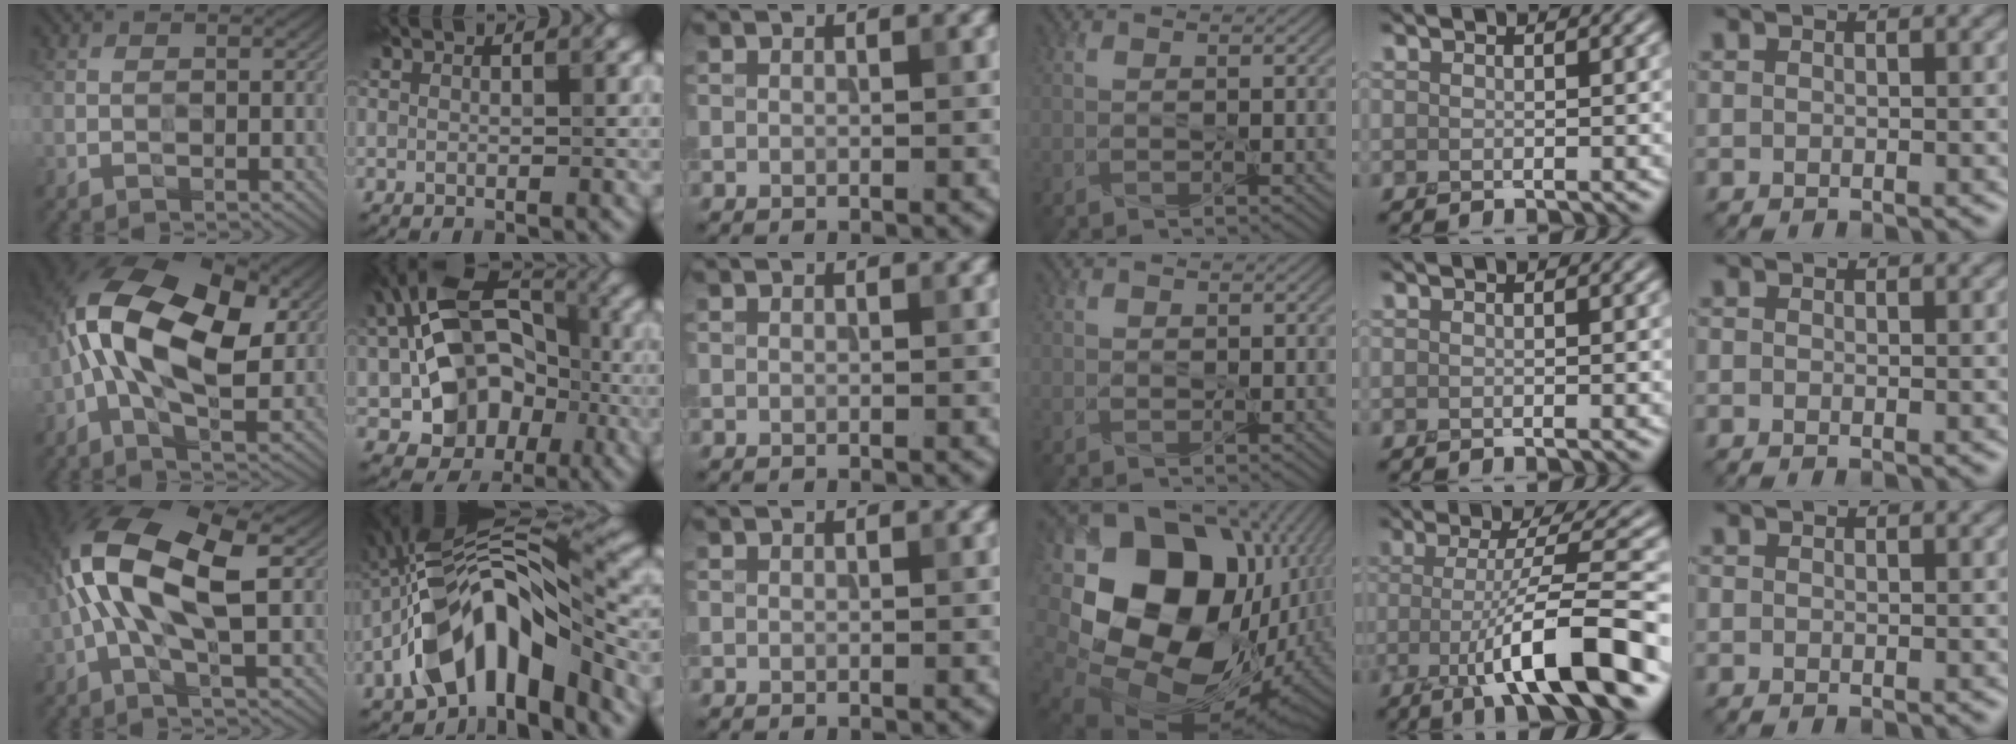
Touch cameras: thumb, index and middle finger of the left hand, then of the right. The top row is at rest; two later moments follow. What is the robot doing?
{"motion": "peel", "object": "tape"}